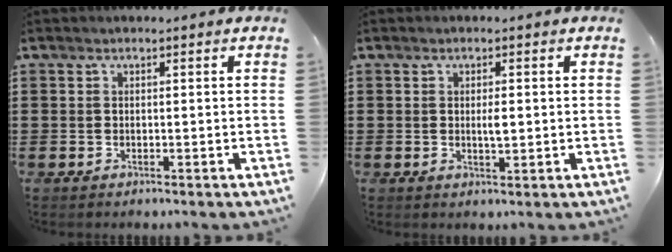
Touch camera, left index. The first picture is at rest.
{"total": 2.1, "force": [0.1, 0.6, 2.0], "torque": [-0.031, -0.004, -0.002]}